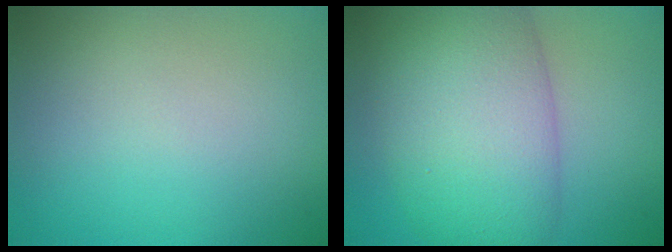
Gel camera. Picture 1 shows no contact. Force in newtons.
{"total": 10.8, "press": 10.8, "slide": 0.4}